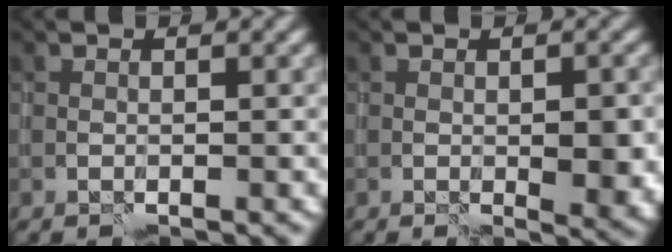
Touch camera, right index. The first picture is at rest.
{"total": 3.4, "force": [-0.6, 1.4, 3.1], "torque": [-0.042, -0.006, -0.005]}